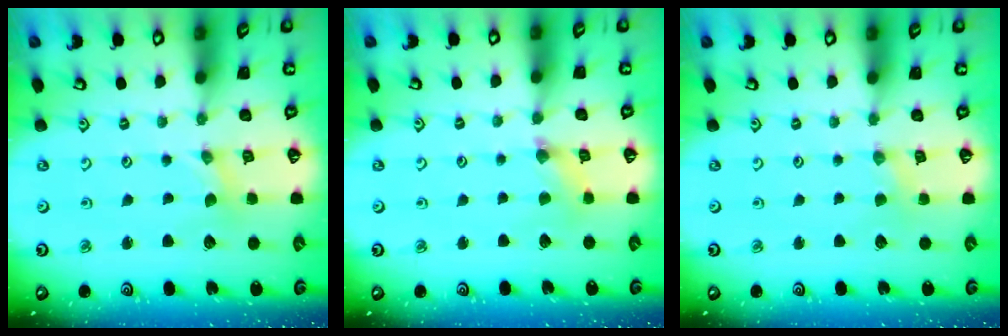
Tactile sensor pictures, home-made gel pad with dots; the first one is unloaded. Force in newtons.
{"total": 1.7, "press": 1.7, "slide": 0.3}
{"total": 1.3, "press": 1.3, "slide": 0.3}